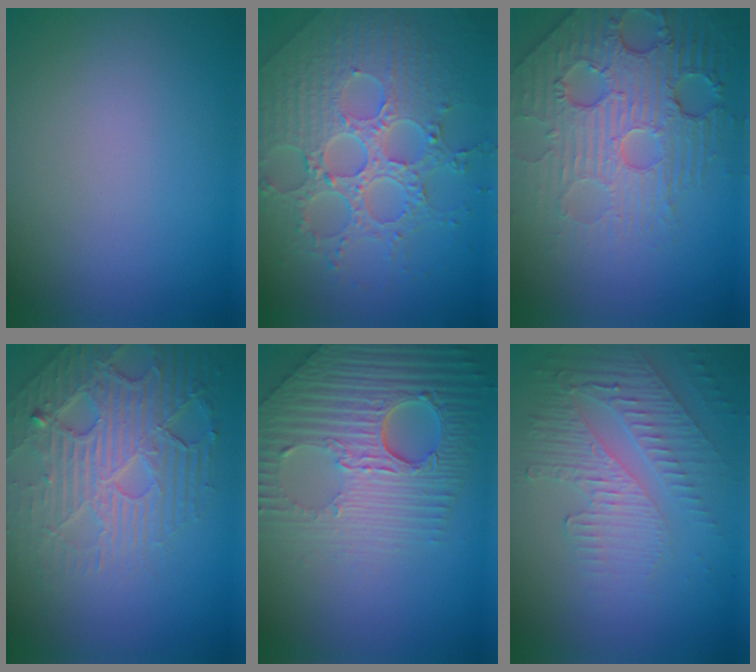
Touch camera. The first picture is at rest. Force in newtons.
{"total": 7.9, "press": 5.9, "slide": 5.4}
{"total": 7.5, "press": 5.6, "slide": 5.0}
{"total": 7.1, "press": 5.1, "slide": 4.9}
{"total": 9.1, "press": 6.1, "slide": 6.7}
{"total": 5.8, "press": 3.3, "slide": 4.7}